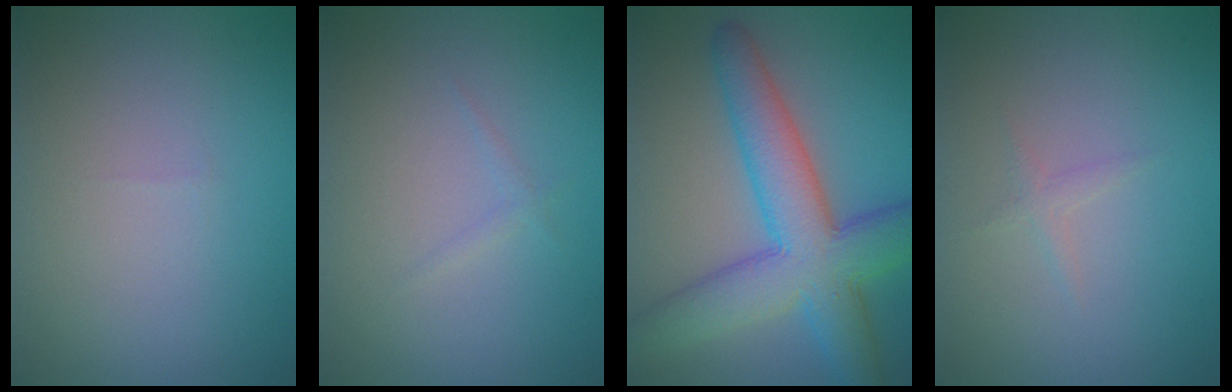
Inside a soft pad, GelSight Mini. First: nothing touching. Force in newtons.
{"total": 0.6, "press": 0.6, "slide": 0.0}
{"total": 9.1, "press": 9.1, "slide": 0.3}
{"total": 0.7, "press": 0.7, "slide": 0.0}